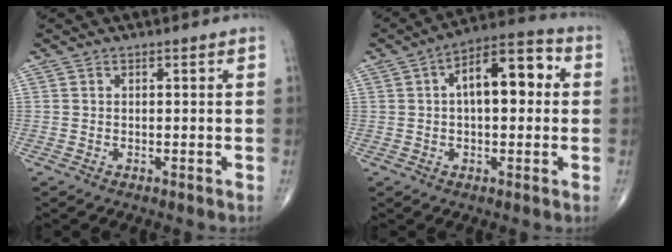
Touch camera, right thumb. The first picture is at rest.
{"total": 12.5, "force": [2.0, 5.9, 10.9], "torque": [-0.146, 0.030, 0.021]}